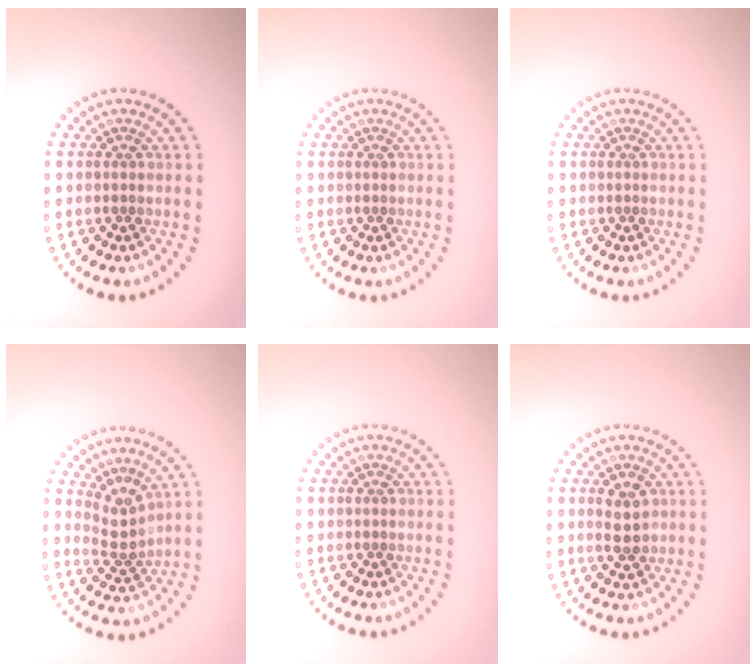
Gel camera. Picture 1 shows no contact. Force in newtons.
{"total": 0.0}
{"total": 0.0}
{"total": 2.6, "press": 1.8, "slide": 1.9}
{"total": 0.0}
{"total": 2.4, "press": 2.4, "slide": 0.3}